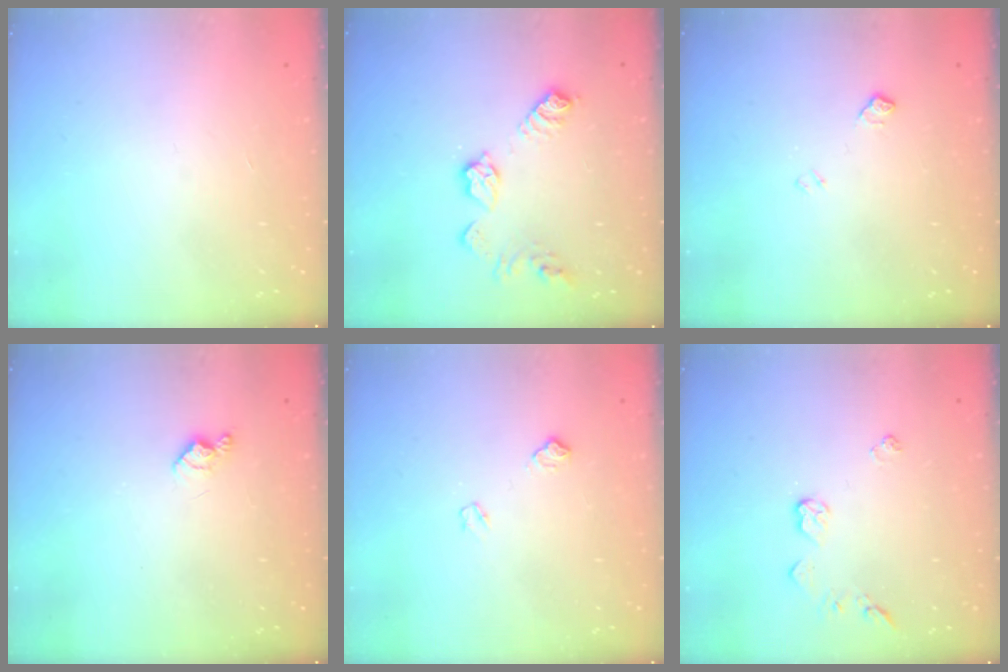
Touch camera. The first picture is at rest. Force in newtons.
{"total": 10.7, "press": 10.7, "slide": 0.4}
{"total": 5.6, "press": 5.6, "slide": 0.8}
{"total": 4.6, "press": 4.6, "slide": 0.7}
{"total": 6.9, "press": 6.8, "slide": 0.8}
{"total": 5.2, "press": 5.2, "slide": 0.4}